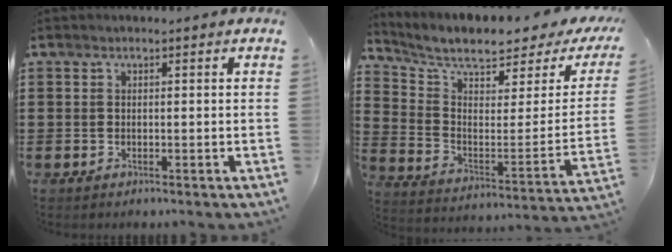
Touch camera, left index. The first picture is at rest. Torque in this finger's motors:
{"motor_torque": [2.13, 0.00, 1.05, 0.21]}